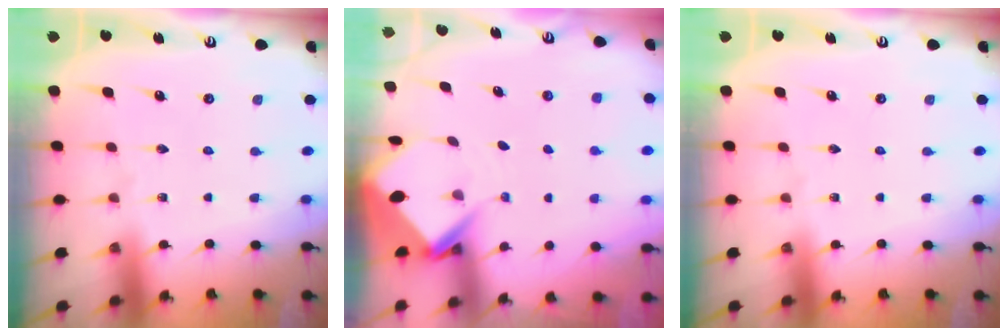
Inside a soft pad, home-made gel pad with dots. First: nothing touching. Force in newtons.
{"total": 4.4, "press": 4.4, "slide": 0.3}
{"total": 0.0}